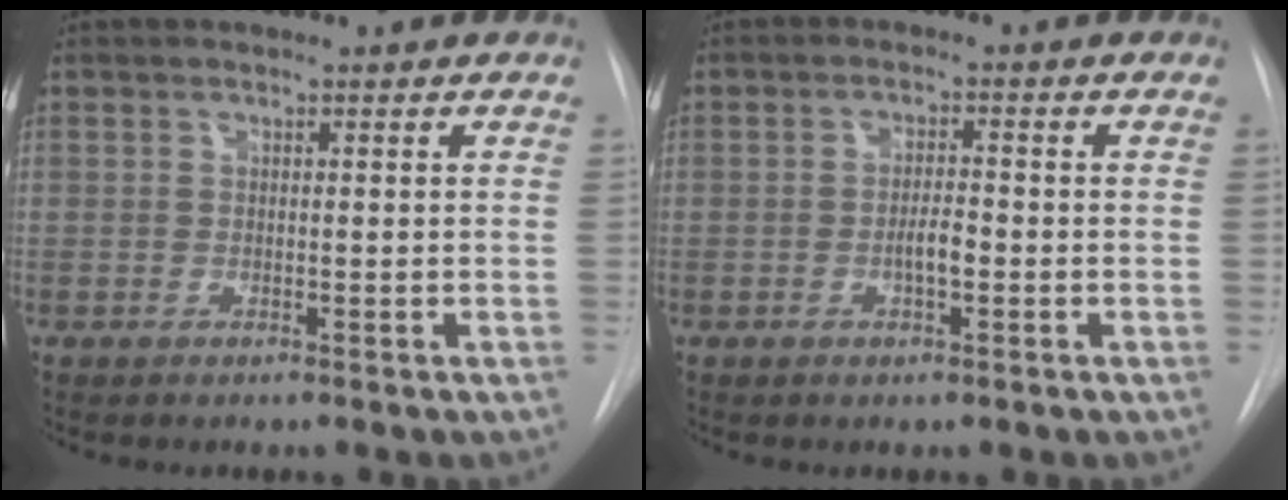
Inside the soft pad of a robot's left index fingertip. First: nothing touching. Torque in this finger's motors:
{"motor_torque": [0.49, 0.18, 0.07, 0.03]}